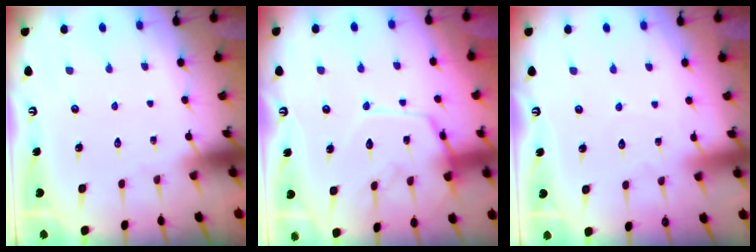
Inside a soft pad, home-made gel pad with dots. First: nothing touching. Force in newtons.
{"total": 13.0, "press": 13.0, "slide": 1.2}
{"total": 3.6, "press": 3.5, "slide": 0.5}